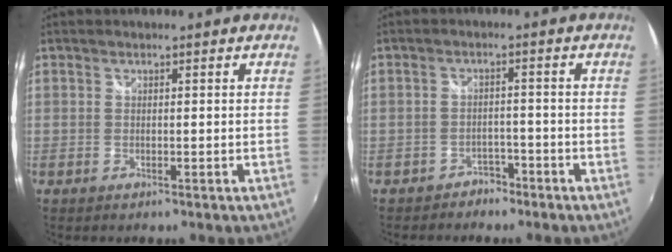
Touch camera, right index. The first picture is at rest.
{"total": 3.7, "force": [-3.1, 2.1, 0.3], "torque": [-0.011, 0.006, -0.048]}